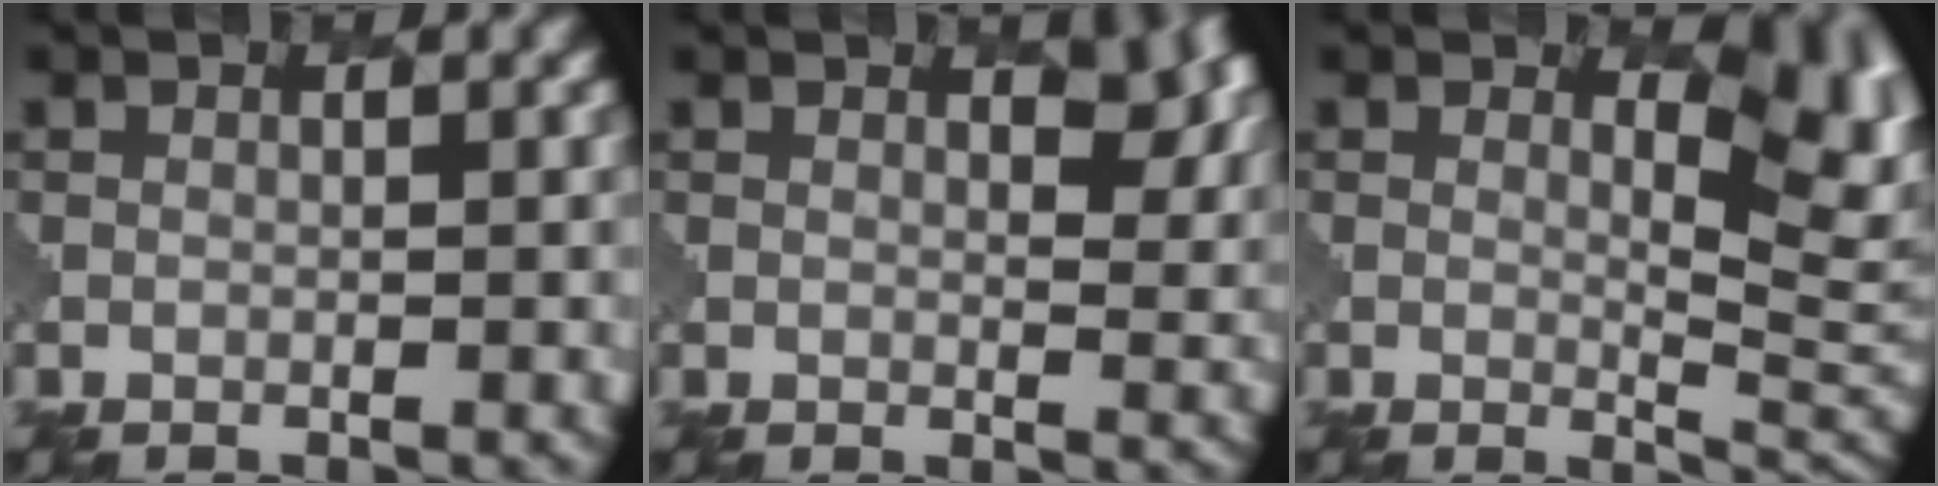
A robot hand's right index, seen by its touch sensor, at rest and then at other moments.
{"total": 4.8, "force": [2.9, 2.0, 3.3], "torque": [-0.039, -0.003, 0.036]}
{"total": 6.9, "force": [2.4, 3.2, 5.7], "torque": [-0.078, -0.008, 0.033]}